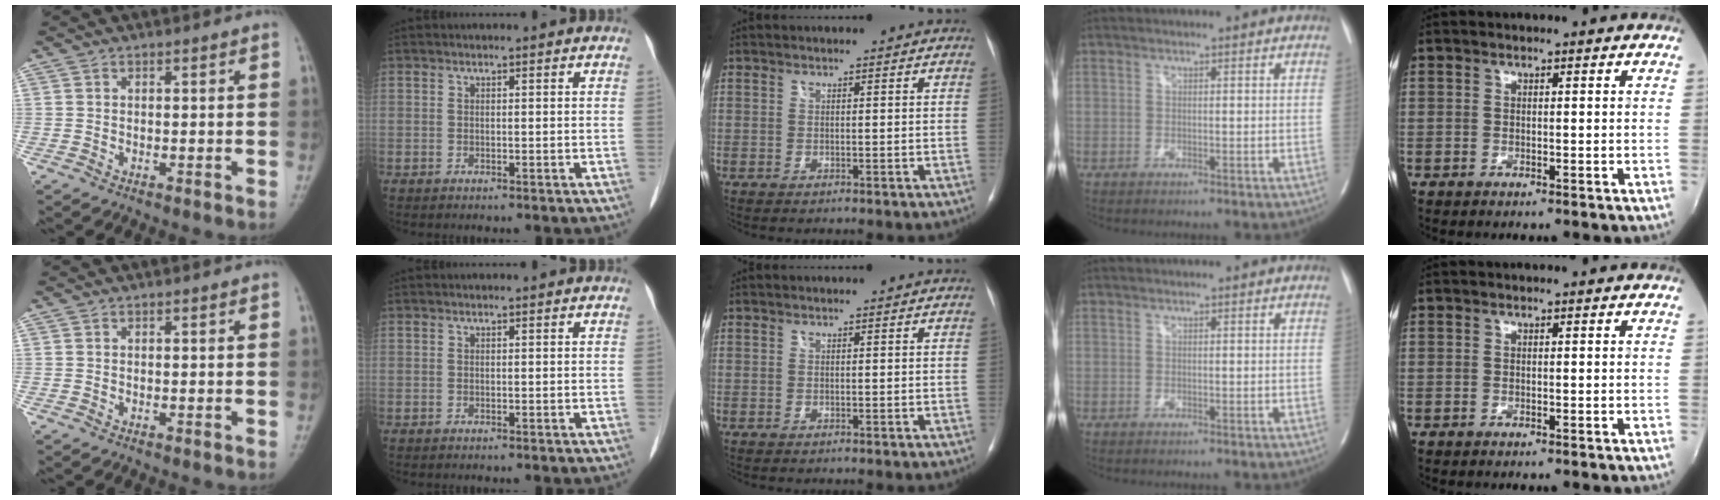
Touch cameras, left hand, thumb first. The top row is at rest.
{}